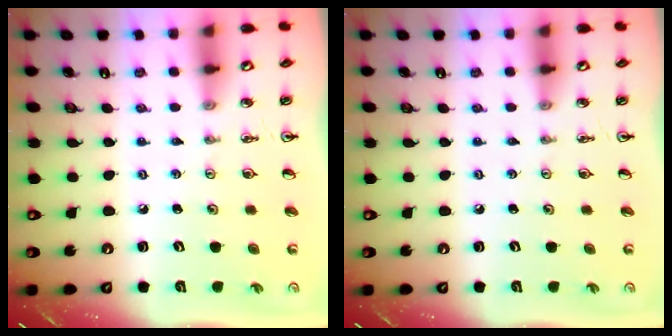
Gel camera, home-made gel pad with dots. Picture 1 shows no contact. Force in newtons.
{"total": 0.0}